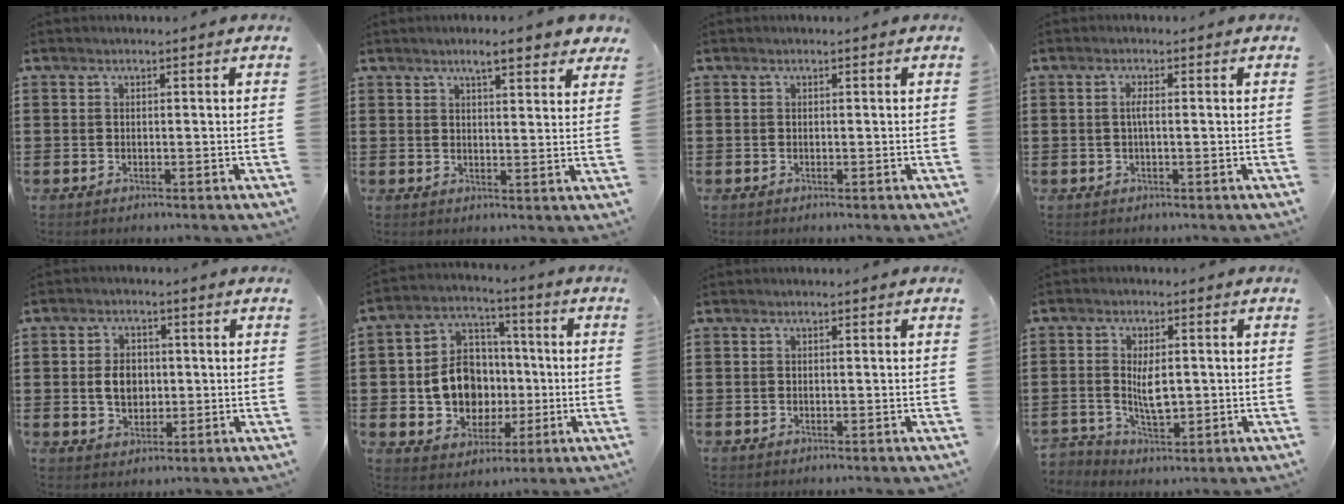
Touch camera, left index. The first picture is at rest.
{"total": 5.2, "force": [4.0, 0.9, 3.1], "torque": [-0.062, -0.003, 0.069]}
{"total": 0.0}
{"total": 1.5, "force": [-0.1, 0.2, 1.5], "torque": [-0.031, 0.001, -0.003]}
{"total": 4.7, "force": [0.1, 3.4, 3.2], "torque": [-0.061, 0.008, -0.003]}
{"total": 10.0, "force": [-0.7, 8.9, 4.7], "torque": [-0.122, 0.019, -0.007]}
{"total": 0.0}
{"total": 4.3, "force": [-0.3, 2.5, 3.4], "torque": [-0.059, 0.003, -0.008]}